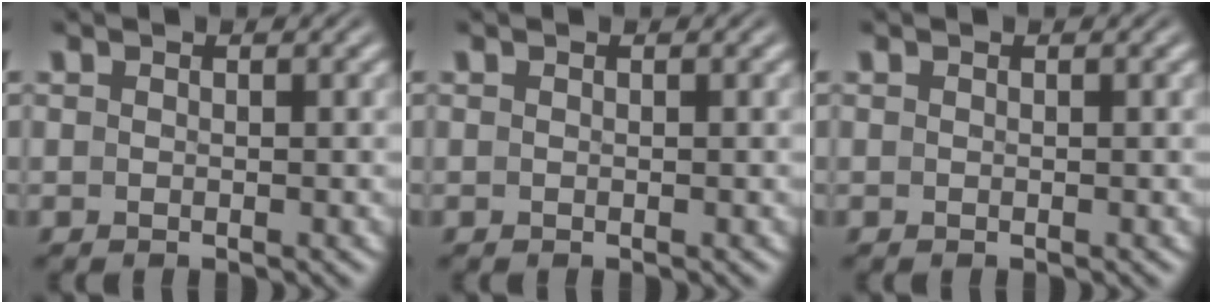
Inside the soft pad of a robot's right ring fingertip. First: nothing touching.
{"total": 0.0}
{"total": 0.0}